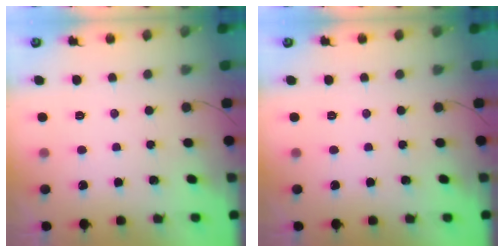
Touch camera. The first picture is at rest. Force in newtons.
{"total": 0.0}